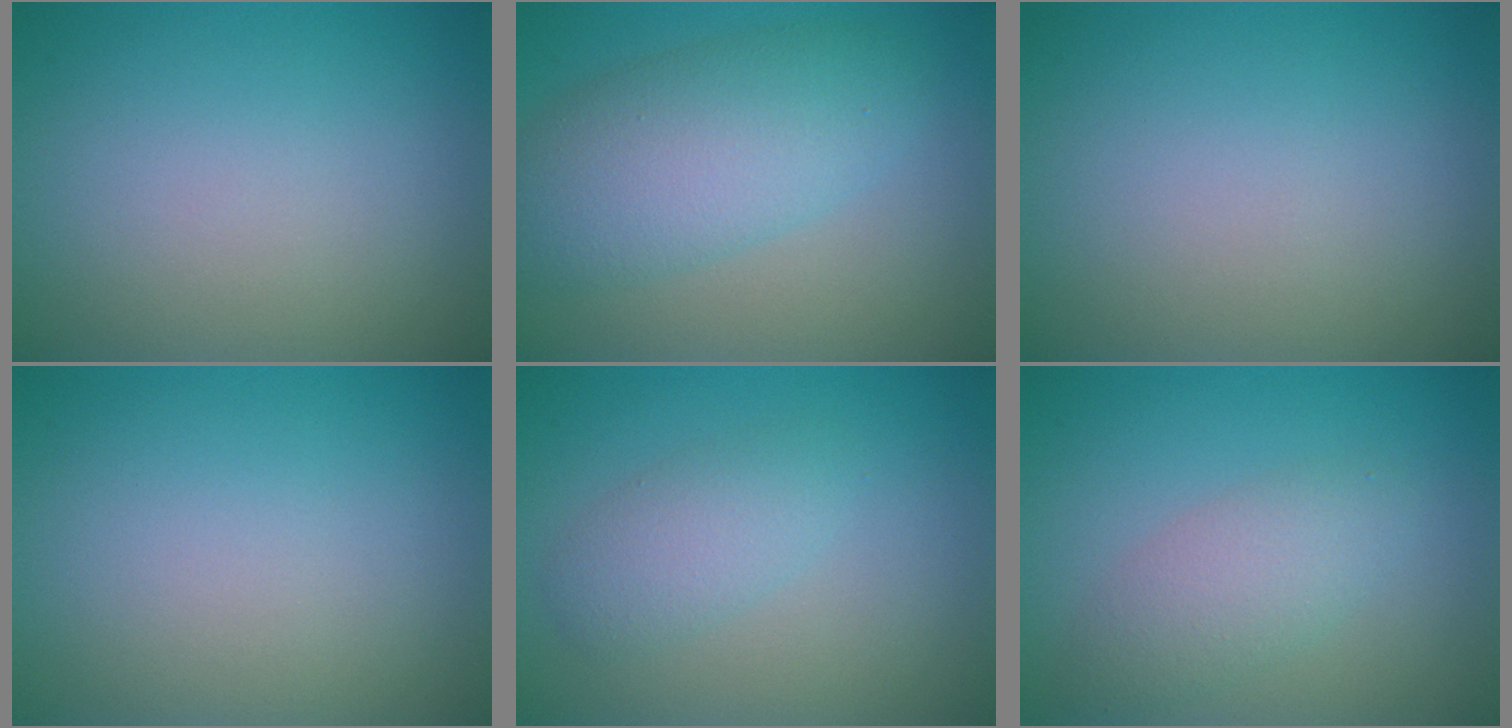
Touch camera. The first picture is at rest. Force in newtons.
{"total": 6.3, "press": 6.3, "slide": 0.2}
{"total": 0.0}
{"total": 0.0}
{"total": 2.5, "press": 2.5, "slide": 0.1}
{"total": 2.9, "press": 2.9, "slide": 0.1}